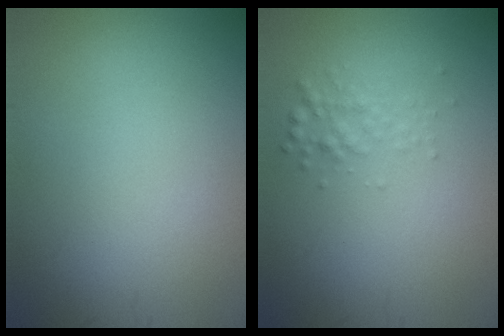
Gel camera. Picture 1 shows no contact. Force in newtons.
{"total": 1.7, "press": 1.7, "slide": 0.1}